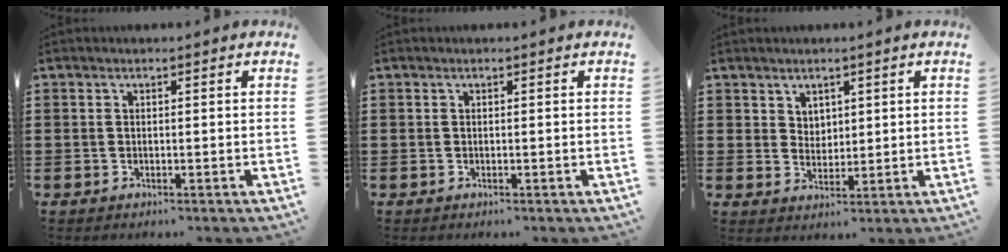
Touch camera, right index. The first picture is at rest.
{"total": 0.0}
{"total": 3.1, "force": [2.2, 2.1, 0.3], "torque": [-0.014, 0.007, 0.042]}